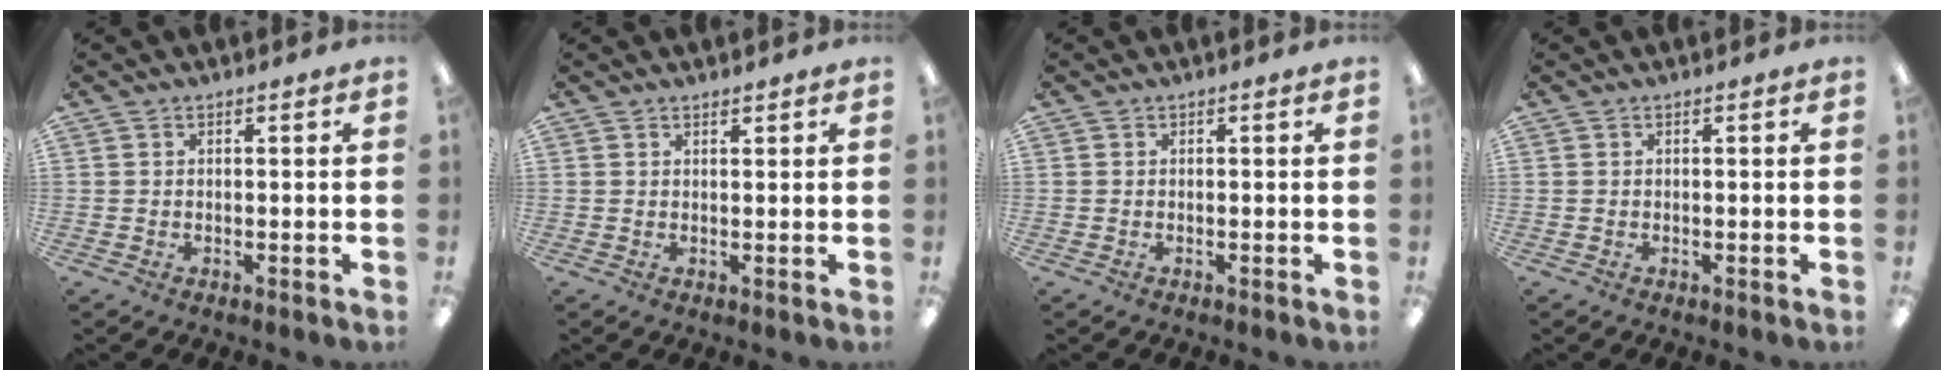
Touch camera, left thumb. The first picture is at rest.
{"total": 1.2, "force": [1.1, 0.2, 0.3], "torque": [-0.007, -0.002, 0.021]}
{"total": 0.0}
{"total": 0.0}